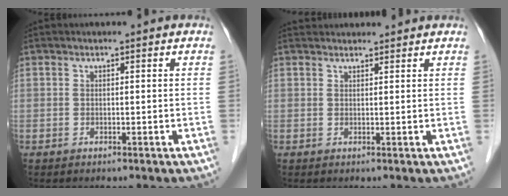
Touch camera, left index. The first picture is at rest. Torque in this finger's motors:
{"motor_torque": [-0.72, -0.78, 0.00, -0.01]}